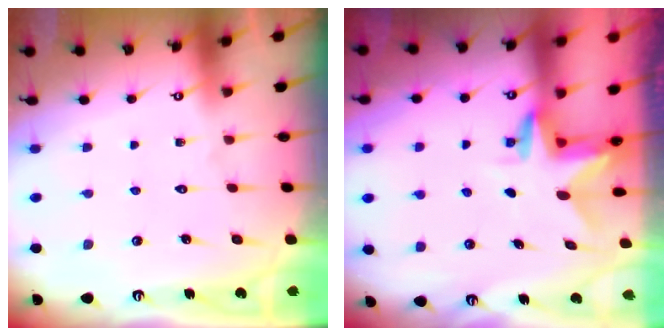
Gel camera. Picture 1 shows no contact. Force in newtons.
{"total": 2.9, "press": 2.9, "slide": 0.3}